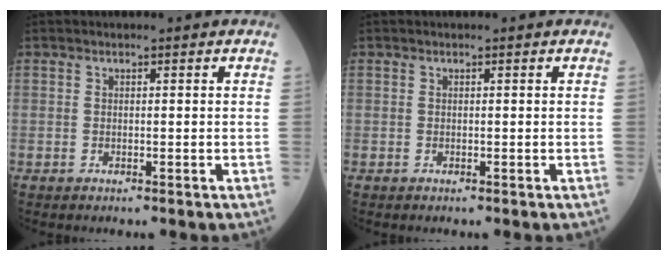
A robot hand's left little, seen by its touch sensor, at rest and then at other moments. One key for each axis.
{"total": 0.0}